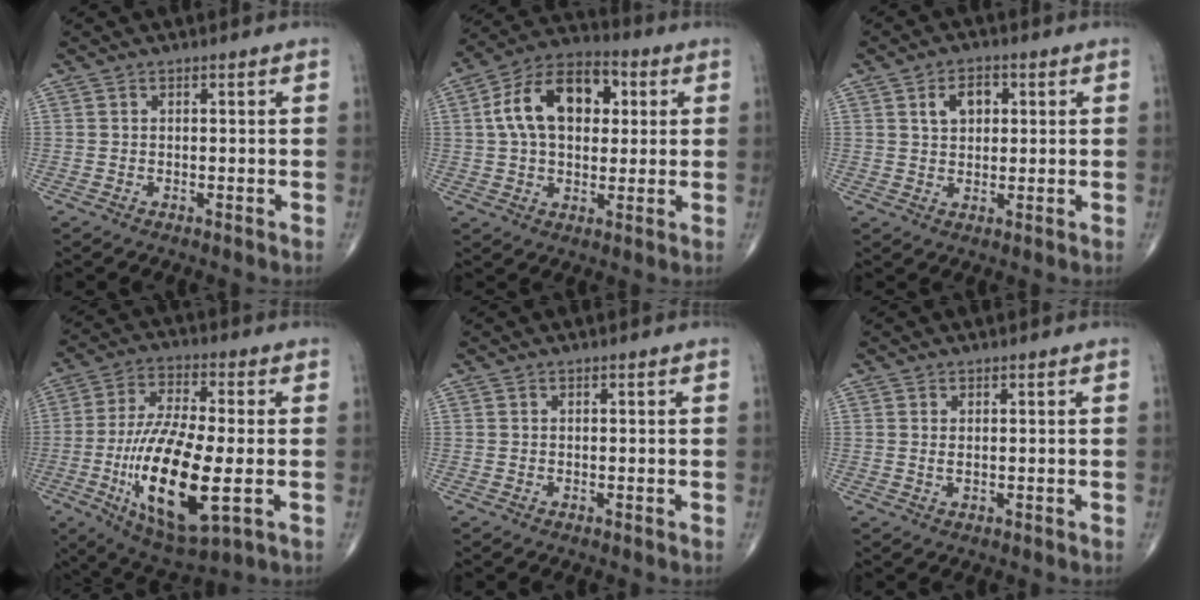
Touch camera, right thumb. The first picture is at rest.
{"total": 16.0, "force": [3.3, 10.0, 12.0], "torque": [-0.185, 0.020, 0.048]}
{"total": 5.3, "force": [1.7, 3.6, 3.5], "torque": [-0.042, 0.002, 0.027]}
{"total": 20.3, "force": [-4.3, 6.7, 18.7], "torque": [-0.366, -0.005, -0.064]}
{"total": 0.0}
{"total": 0.9, "force": [0.2, 0.3, 0.8], "torque": [-0.018, -0.001, 0.007]}